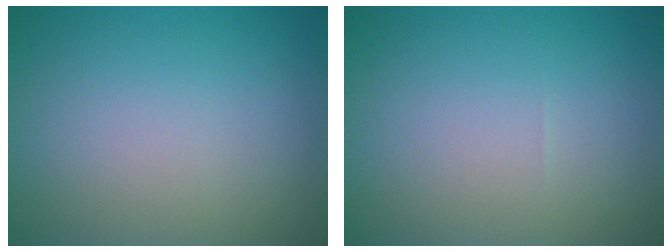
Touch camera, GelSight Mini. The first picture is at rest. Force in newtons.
{"total": 0.0}